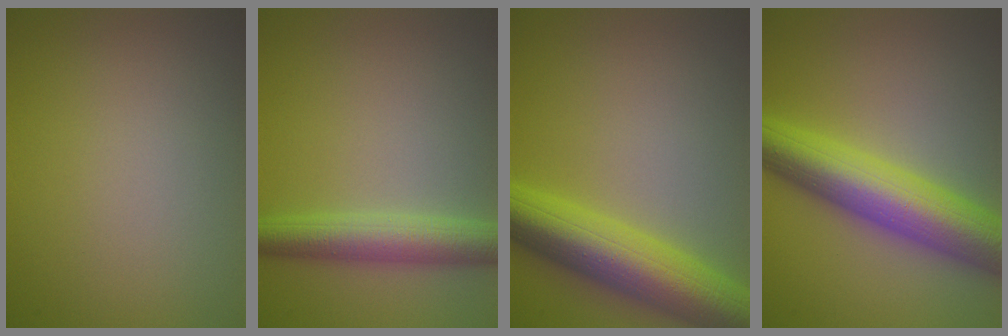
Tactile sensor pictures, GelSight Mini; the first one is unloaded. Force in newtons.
{"total": 4.4, "press": 4.4, "slide": 0.2}
{"total": 8.9, "press": 8.9, "slide": 0.2}
{"total": 9.2, "press": 9.2, "slide": 0.3}